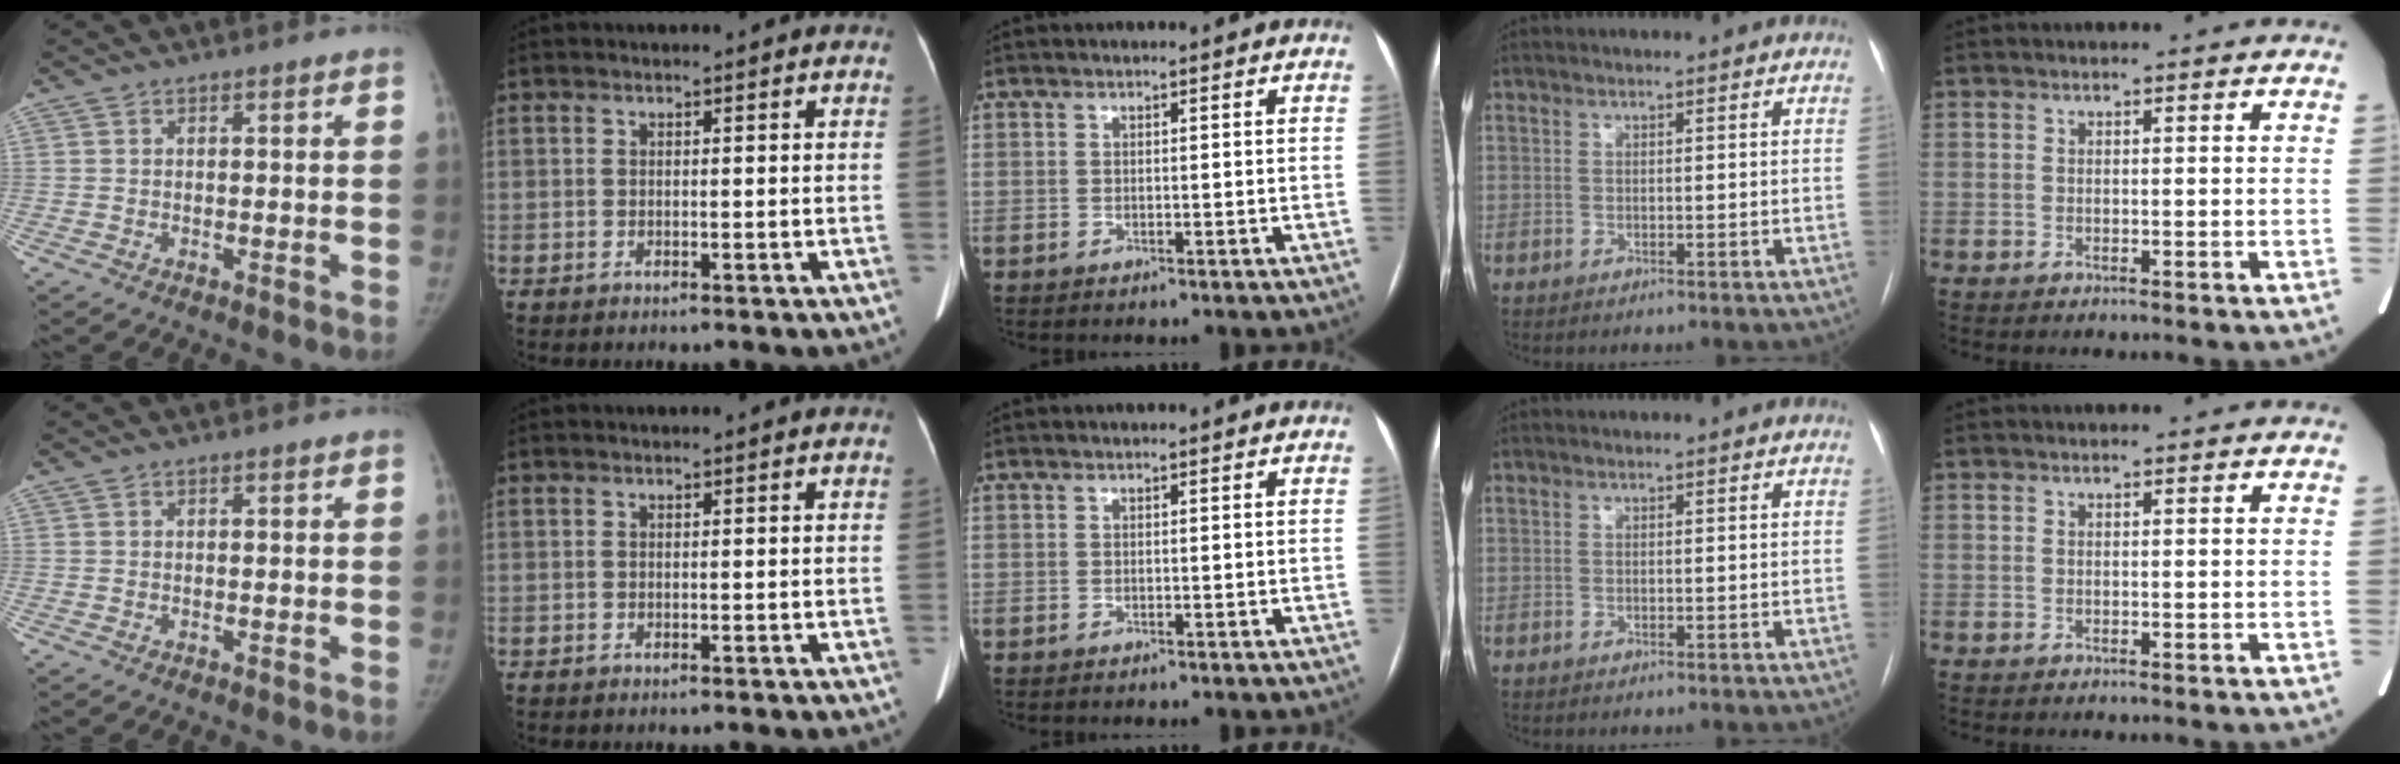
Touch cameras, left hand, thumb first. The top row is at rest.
{}